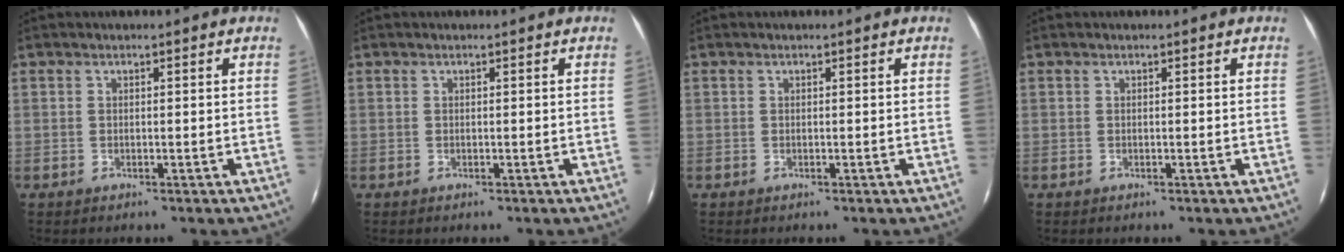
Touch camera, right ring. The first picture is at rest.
{"total": 0.0}
{"total": 0.0}
{"total": 0.0}